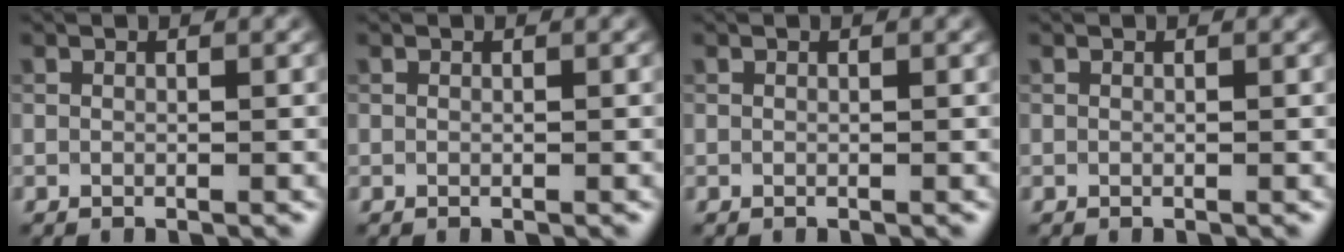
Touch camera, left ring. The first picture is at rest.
{"total": 0.0}
{"total": 0.0}
{"total": 0.0}